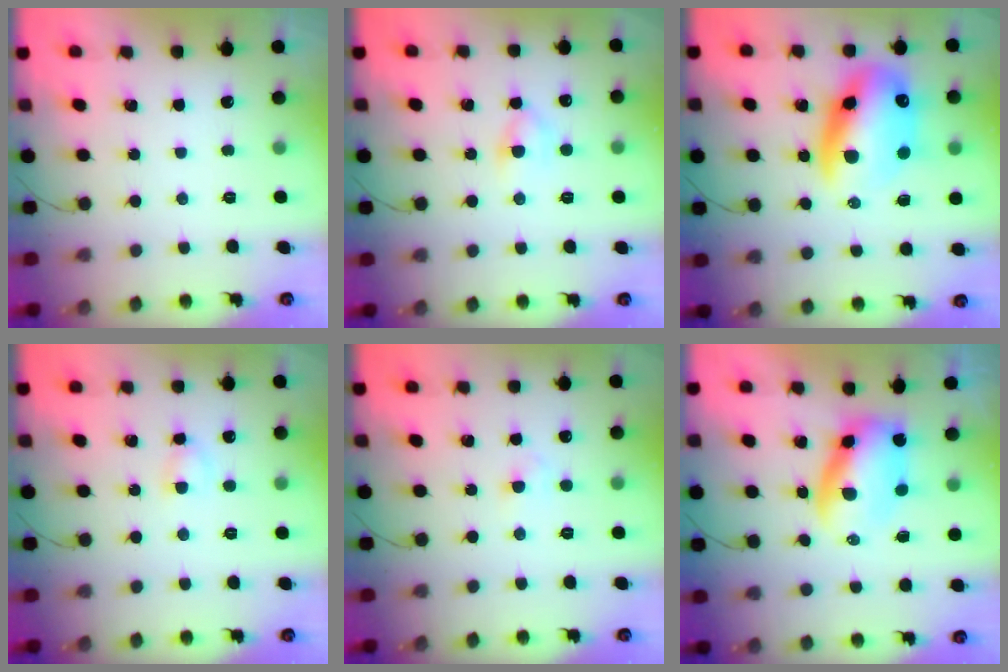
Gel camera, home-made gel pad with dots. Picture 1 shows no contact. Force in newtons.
{"total": 5.2, "press": 5.0, "slide": 1.3}
{"total": 15.9, "press": 15.3, "slide": 4.4}
{"total": 3.6, "press": 3.4, "slide": 1.3}
{"total": 2.4, "press": 2.3, "slide": 0.9}
{"total": 6.0, "press": 5.7, "slide": 1.8}